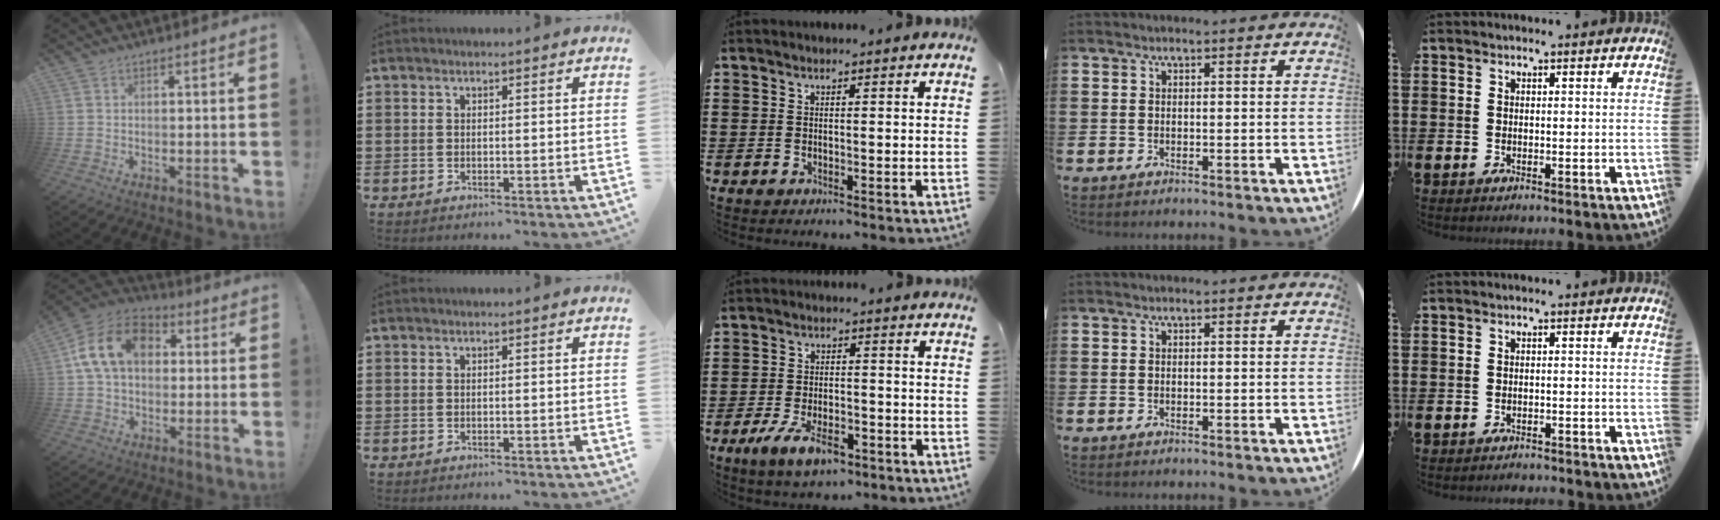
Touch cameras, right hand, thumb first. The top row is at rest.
{"thumb": {"total": 16.9, "force": [4.5, 12.0, 10.9], "torque": [-0.178, 0.011, 0.087]}, "middle": {"total": 6.2, "force": [-3.9, 2.5, 4.1], "torque": [-0.084, 0.004, -0.072]}, "little": {"total": 1.0, "force": [-1.0, 0.0, -0.1], "torque": [-0.001, 0.001, -0.020]}}